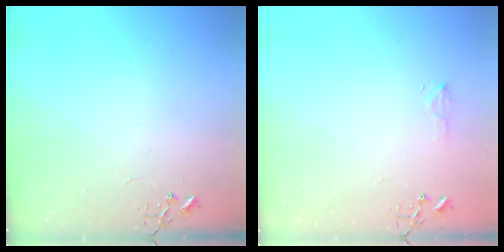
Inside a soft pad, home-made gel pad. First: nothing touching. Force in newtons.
{"total": 6.0, "press": 6.0, "slide": 0.6}